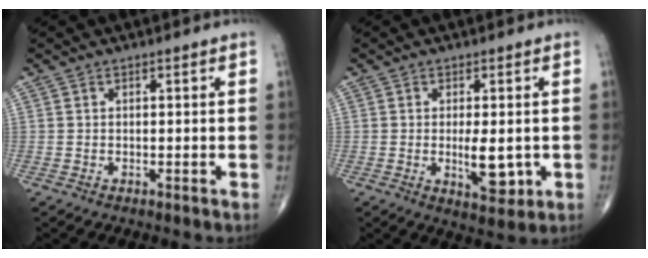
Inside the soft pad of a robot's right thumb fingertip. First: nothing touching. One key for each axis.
{"total": 6.8, "fx": -0.9, "fy": 2.8, "fz": 6.1, "tx": -0.084, "ty": -0.011, "tz": -0.007}